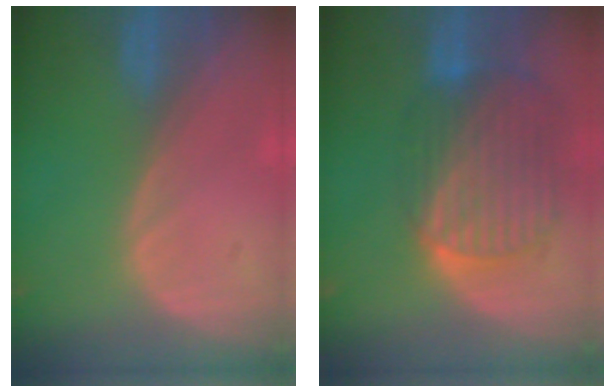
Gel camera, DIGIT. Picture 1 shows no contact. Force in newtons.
{"total": 10.3, "press": 8.7, "slide": 5.6}